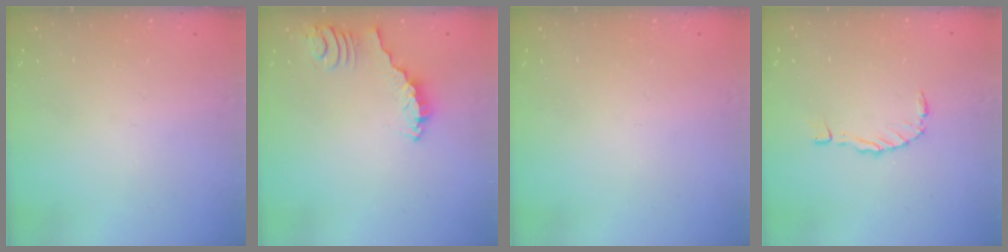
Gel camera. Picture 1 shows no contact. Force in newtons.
{"total": 2.3, "press": 2.3, "slide": 0.1}
{"total": 0.0}
{"total": 0.0}